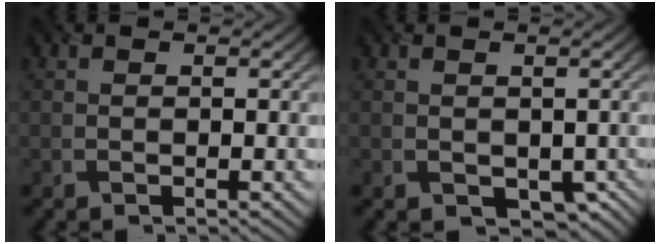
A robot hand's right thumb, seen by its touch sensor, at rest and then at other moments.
{"total": 2.3, "force": [-0.6, 1.9, 1.2], "torque": [-0.027, -0.014, -0.010]}